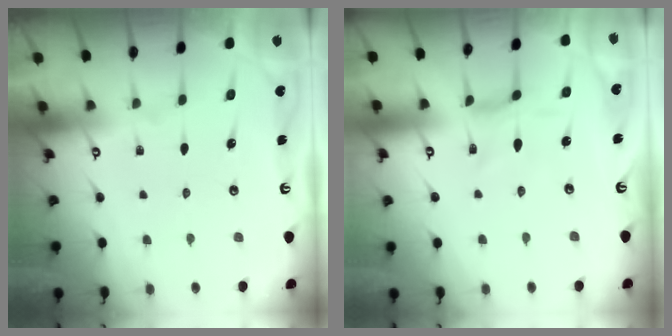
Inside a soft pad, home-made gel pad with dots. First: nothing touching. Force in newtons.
{"total": 0.9, "press": 0.9, "slide": 0.3}